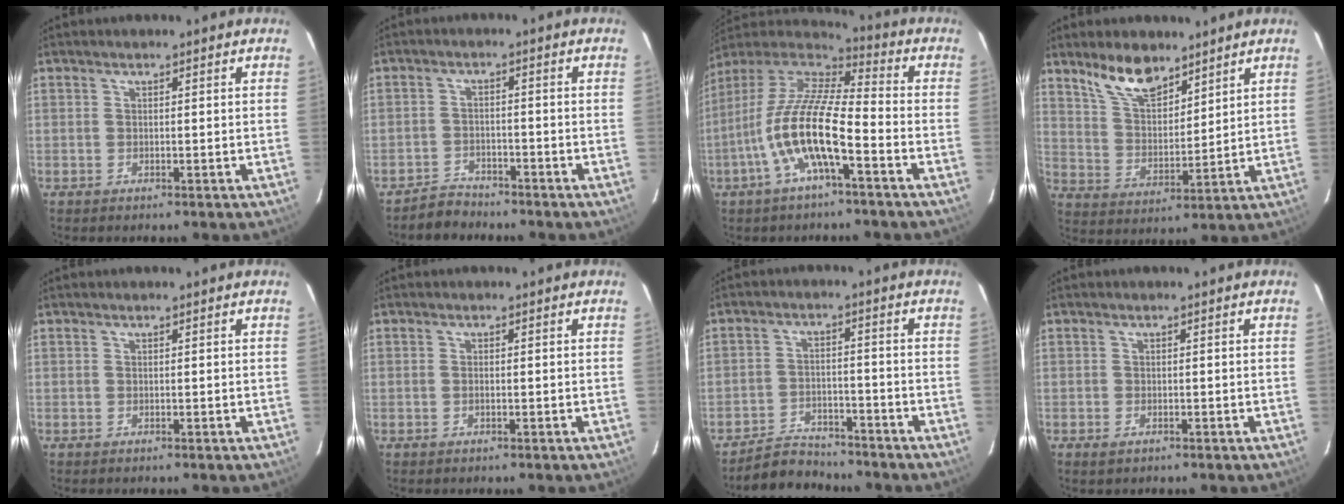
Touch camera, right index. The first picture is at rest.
{"total": 4.0, "force": [-3.6, 1.8, -0.2], "torque": [-0.008, 0.011, -0.062]}
{"total": 15.4, "force": [-5.7, 3.5, 13.9], "torque": [-0.269, -0.007, -0.116]}
{"total": 10.0, "force": [7.4, 4.1, 5.2], "torque": [-0.094, 0.005, 0.146]}
{"total": 0.0}
{"total": 0.8, "force": [-0.2, 0.3, 0.7], "torque": [-0.015, 0.001, -0.005]}
{"total": 7.1, "force": [-6.6, 2.5, 0.8], "torque": [-0.040, 0.009, -0.104]}
{"total": 1.3, "force": [-0.8, 0.8, 0.7], "torque": [-0.013, -0.003, -0.014]}